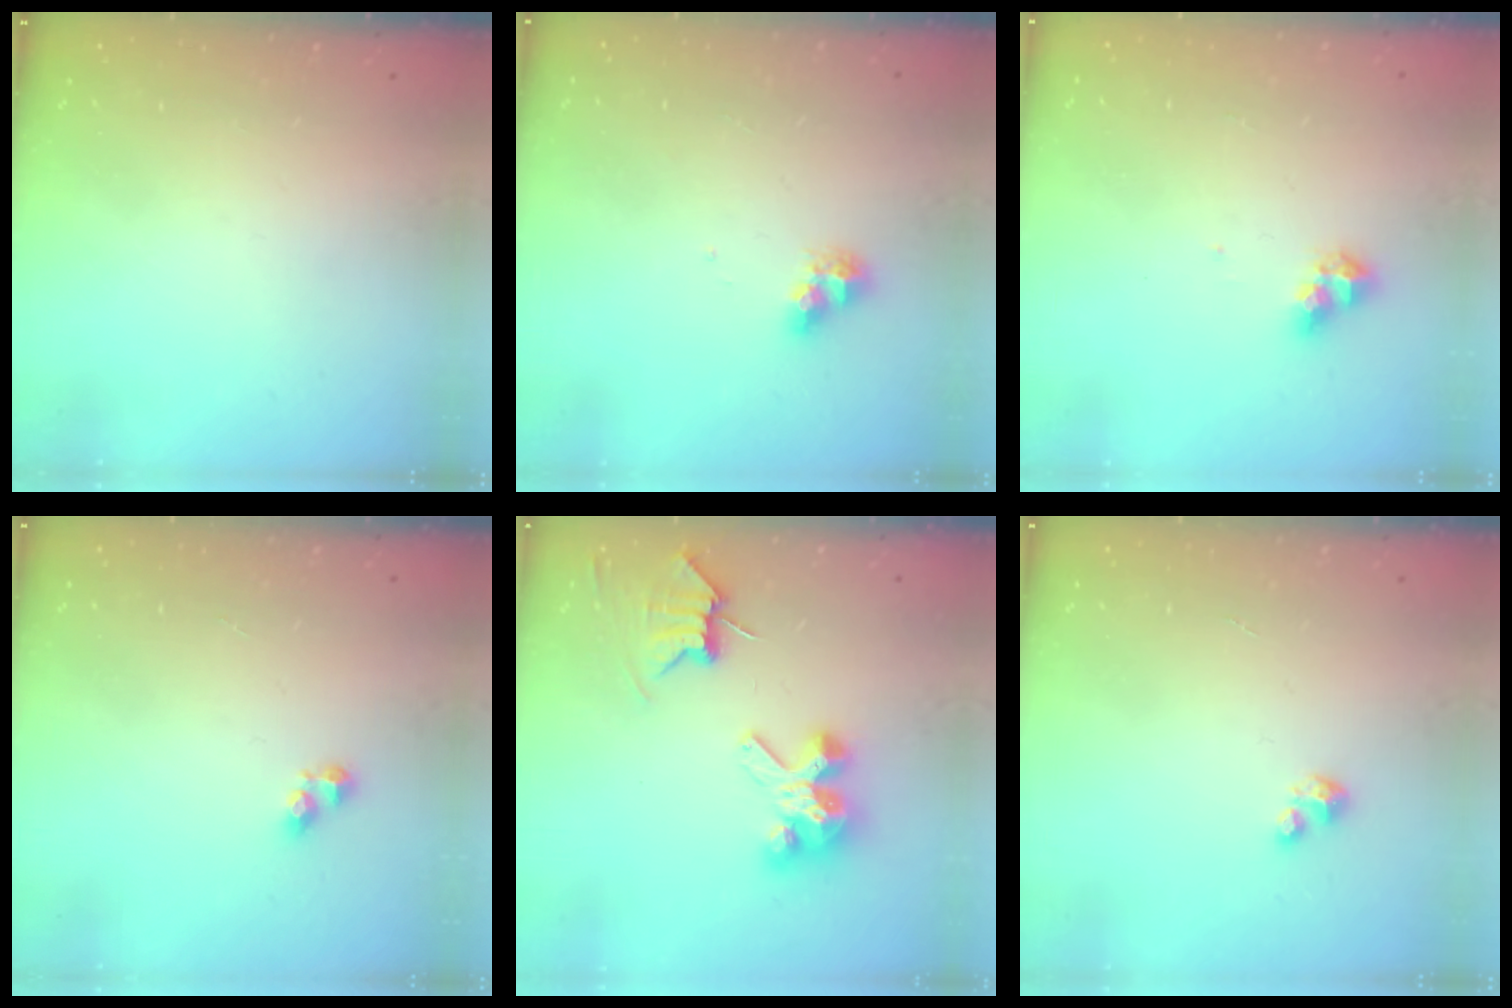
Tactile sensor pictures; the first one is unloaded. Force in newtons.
{"total": 7.8, "press": 7.7, "slide": 0.9}
{"total": 6.4, "press": 6.4, "slide": 0.3}
{"total": 3.2, "press": 3.2, "slide": 0.4}
{"total": 7.1, "press": 7.1, "slide": 0.7}
{"total": 2.0, "press": 2.0, "slide": 0.2}